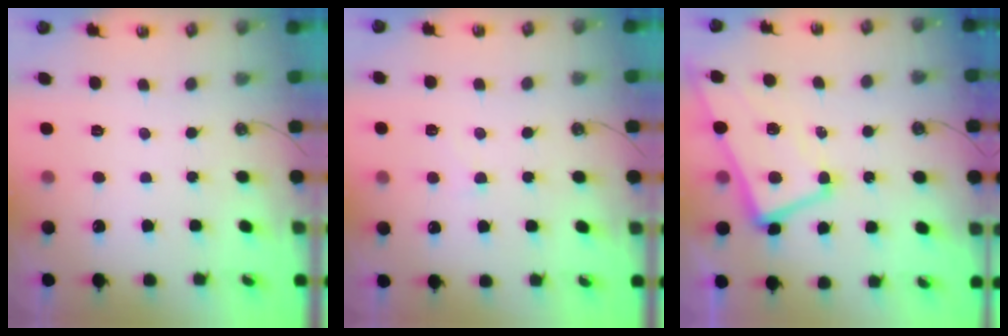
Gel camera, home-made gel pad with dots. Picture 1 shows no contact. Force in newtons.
{"total": 4.8, "press": 4.7, "slide": 1.1}
{"total": 1.2, "press": 0.9, "slide": 0.9}